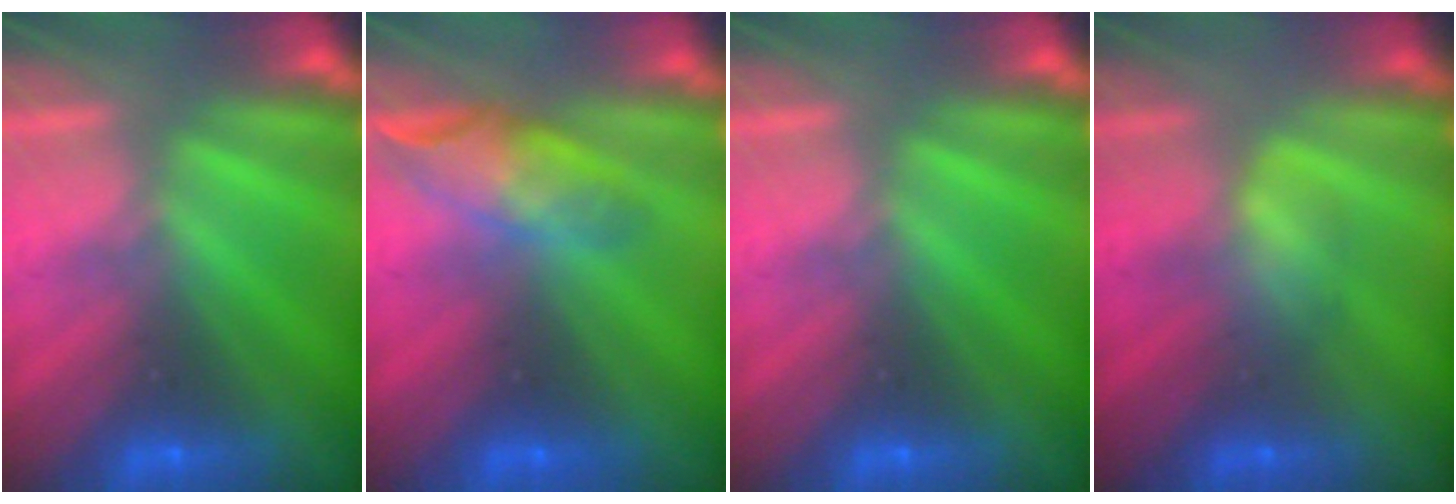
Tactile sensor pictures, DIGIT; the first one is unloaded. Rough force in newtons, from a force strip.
{"total": 4.8}
{"total": 0.0}
{"total": 2.8}